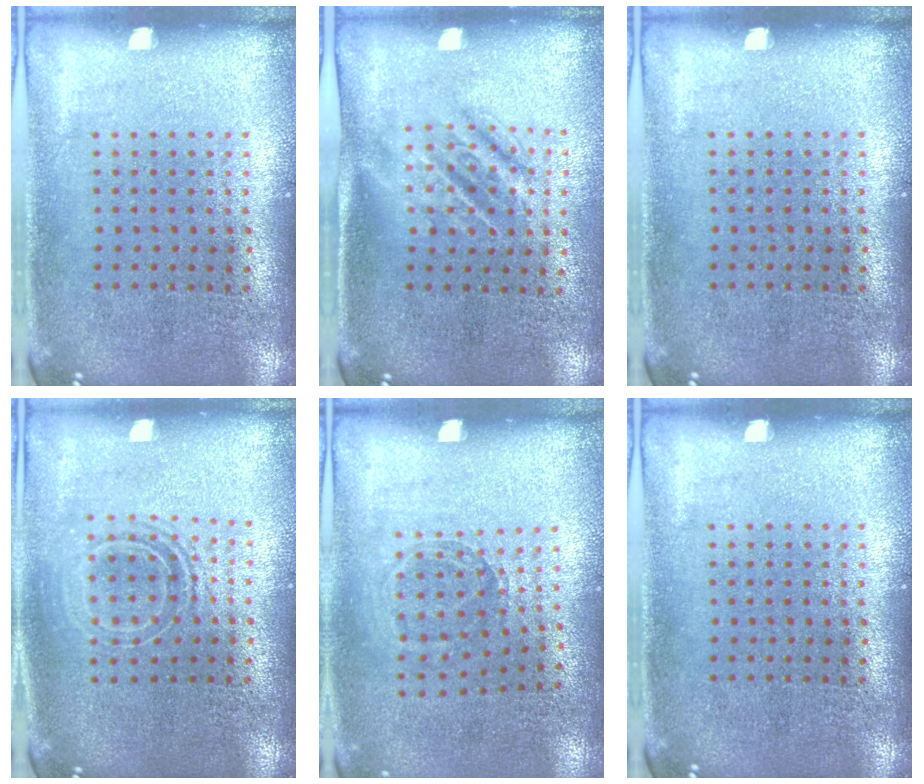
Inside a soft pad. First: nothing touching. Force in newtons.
{"total": 1.6, "press": 1.2, "slide": 1.0}
{"total": 0.0}
{"total": 1.6, "press": 1.2, "slide": 1.0}
{"total": 0.9, "press": 0.8, "slide": 0.5}
{"total": 0.0}